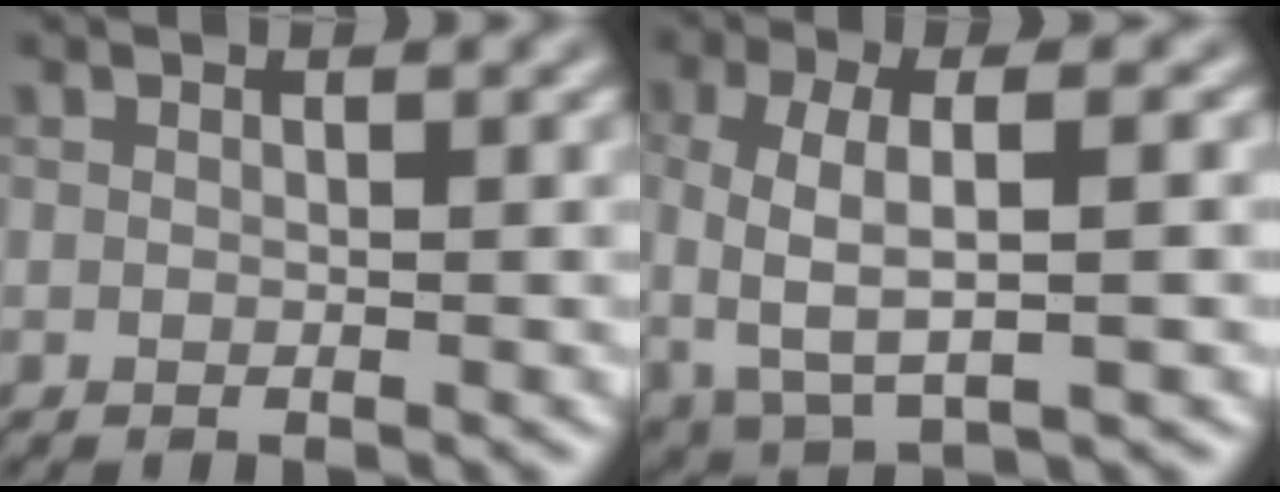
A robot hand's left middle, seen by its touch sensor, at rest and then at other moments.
{"total": 5.4, "force": [-0.1, 2.1, 5.0], "torque": [-0.104, -0.001, 0.000]}